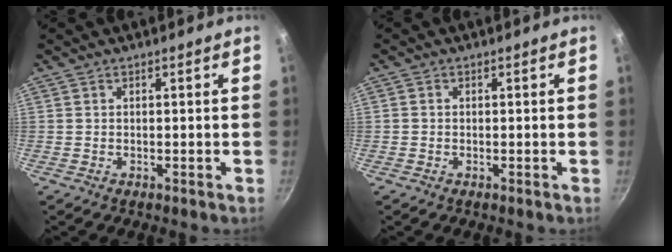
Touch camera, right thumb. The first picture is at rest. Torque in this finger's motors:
{"motor_torque": [0.35, -0.23, -0.29, 0.20, 0.03]}